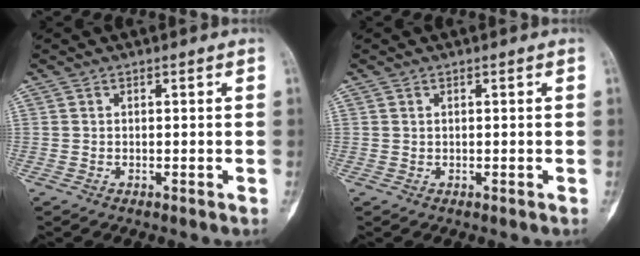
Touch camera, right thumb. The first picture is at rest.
{"total": 0.0}